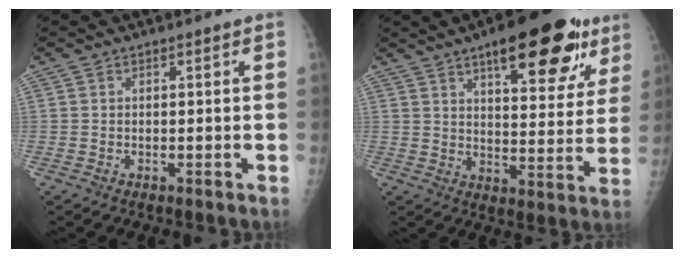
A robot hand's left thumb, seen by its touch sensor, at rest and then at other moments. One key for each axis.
{"total": 20.3, "fx": 11.4, "fy": 7.6, "fz": 15.0, "tx": -0.164, "ty": -0.036, "tz": 0.160}